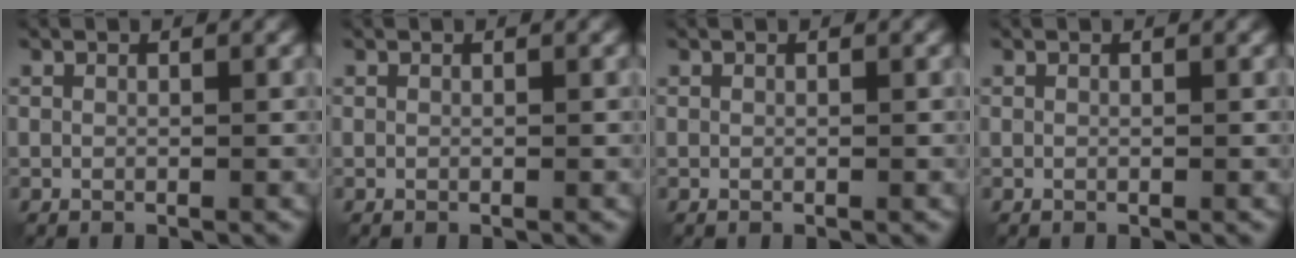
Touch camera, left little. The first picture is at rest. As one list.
[{"total": 0.0}, {"total": 0.0}, {"total": 0.0}]